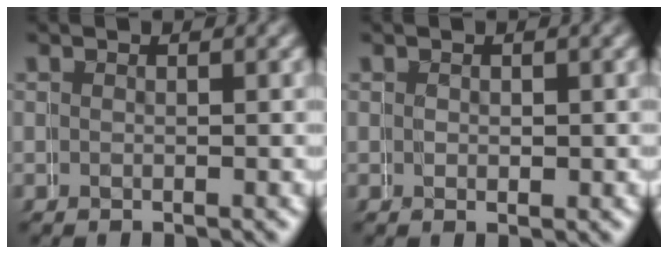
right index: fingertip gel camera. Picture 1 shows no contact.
{"total": 0.9, "force": [0.4, 0.7, -0.4], "torque": [-0.004, -0.007, 0.005]}